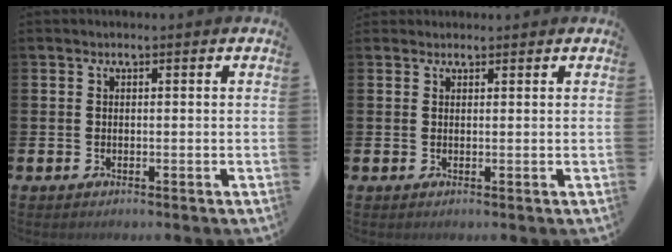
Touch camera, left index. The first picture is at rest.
{"total": 0.9, "force": [0.9, 0.3, 0.1], "torque": [0.008, -0.001, 0.014]}